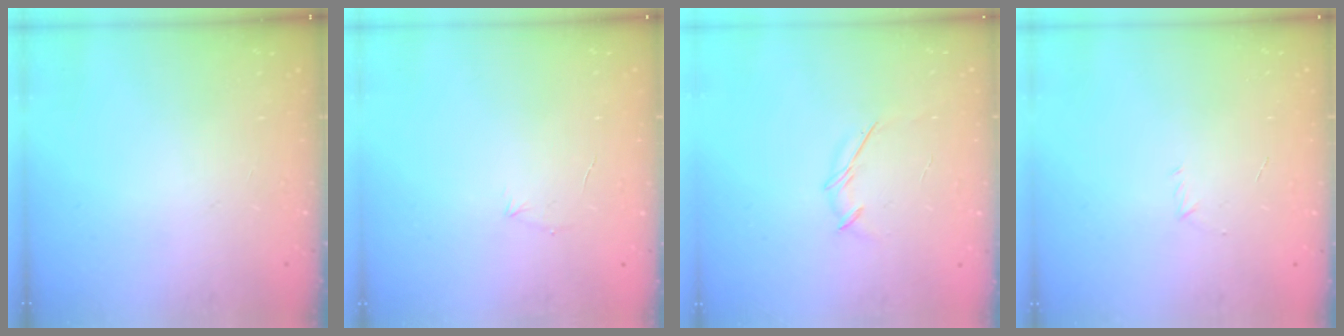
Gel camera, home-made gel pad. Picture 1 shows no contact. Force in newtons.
{"total": 3.9, "press": 3.8, "slide": 1.0}
{"total": 4.1, "press": 4.0, "slide": 0.9}
{"total": 2.7, "press": 2.6, "slide": 0.7}